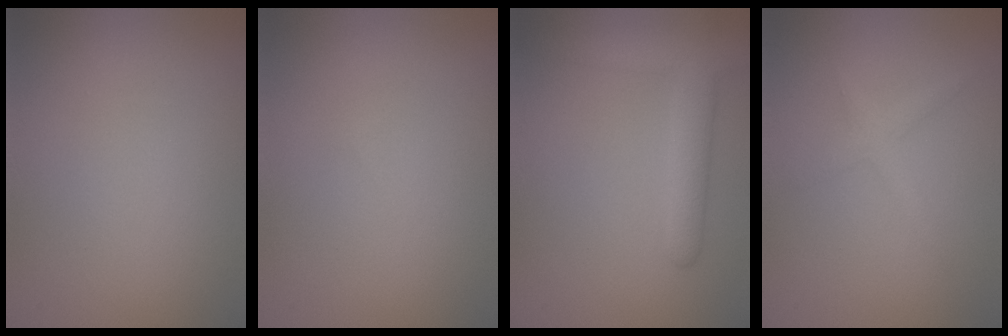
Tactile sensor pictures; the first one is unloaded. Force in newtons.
{"total": 0.0}
{"total": 4.1, "press": 4.1, "slide": 0.3}
{"total": 1.4, "press": 1.4, "slide": 0.1}